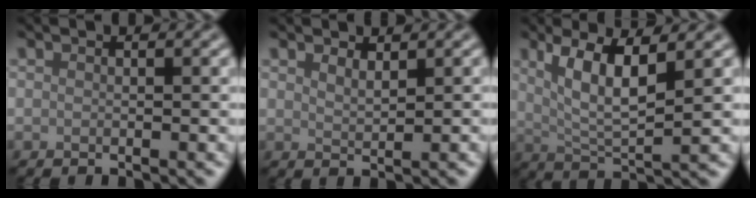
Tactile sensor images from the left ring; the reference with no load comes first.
{"total": 1.3, "force": [1.0, 0.4, 0.6], "torque": [-0.014, -0.002, 0.022]}
{"total": 5.2, "force": [1.9, 1.2, 4.7], "torque": [-0.093, -0.006, 0.039]}